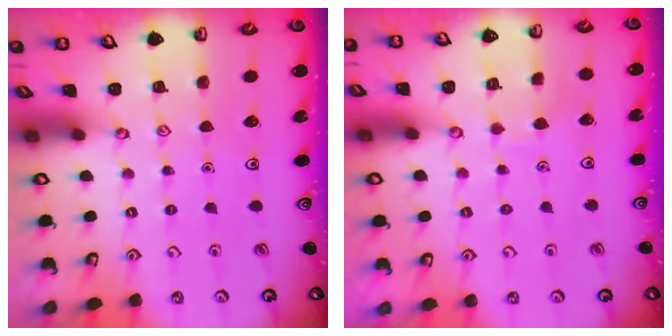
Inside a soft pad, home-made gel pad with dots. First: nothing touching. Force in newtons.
{"total": 2.9, "press": 2.9, "slide": 0.2}